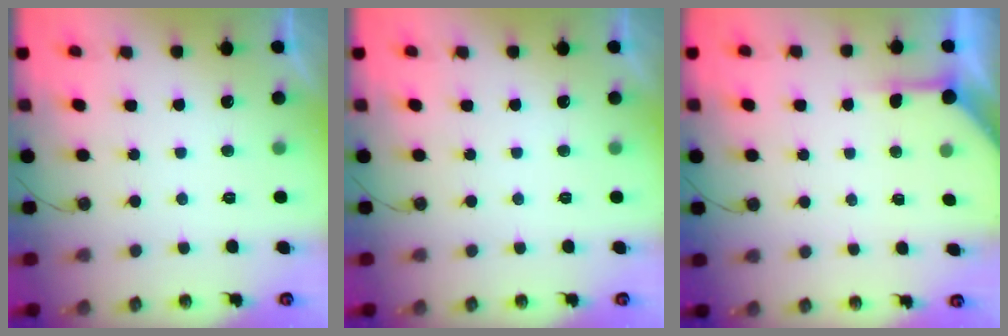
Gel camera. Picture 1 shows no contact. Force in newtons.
{"total": 0.0}
{"total": 4.2, "press": 4.2, "slide": 0.4}